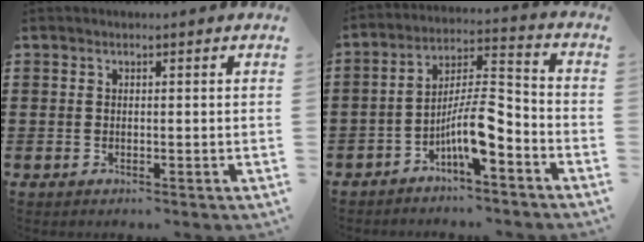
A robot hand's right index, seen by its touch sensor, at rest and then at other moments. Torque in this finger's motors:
{"motor_torque": [2.14, 0.00, 0.95, 0.21]}